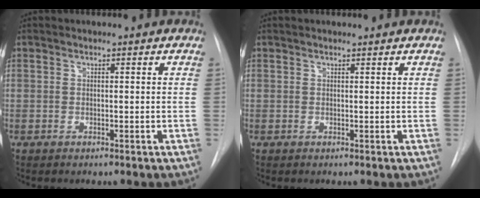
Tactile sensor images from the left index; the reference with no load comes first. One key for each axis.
{"total": 1.6, "fx": 1.5, "fy": 0.1, "fz": 0.4, "tx": -0.007, "ty": 0.013, "tz": 0.018}